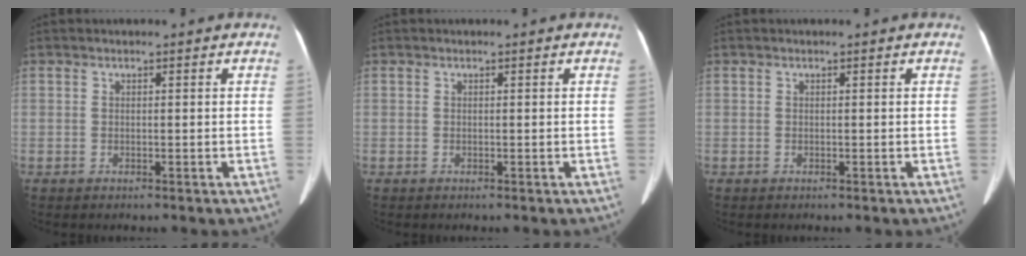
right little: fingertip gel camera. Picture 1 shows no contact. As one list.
[{"total": 0.0}, {"total": 0.0}]